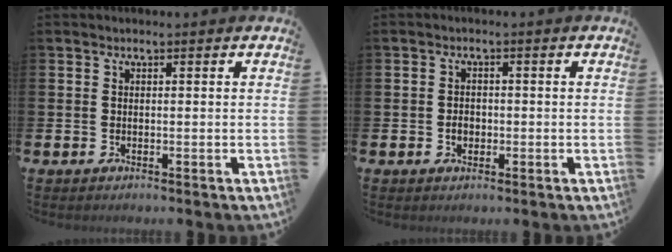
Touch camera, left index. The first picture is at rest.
{"total": 1.7, "force": [-0.3, 1.4, 1.0], "torque": [-0.005, 0.002, -0.012]}